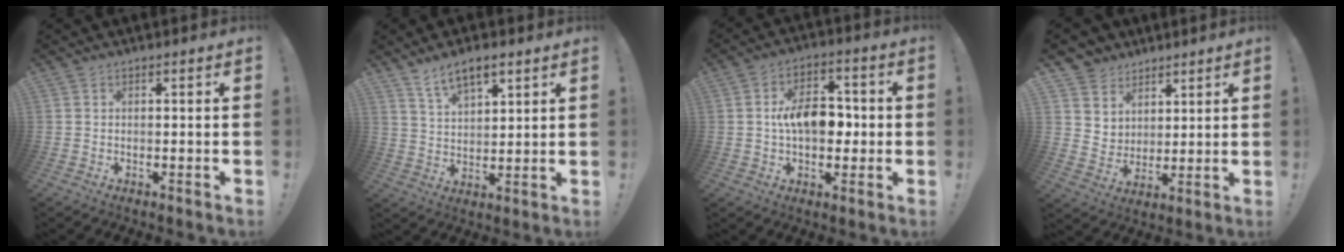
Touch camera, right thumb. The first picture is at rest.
{"total": 8.2, "force": [5.6, 3.7, 4.8], "torque": [-0.071, -0.026, 0.102]}
{"total": 12.0, "force": [-0.1, 7.4, 9.4], "torque": [-0.153, 0.008, -0.003]}
{"total": 7.7, "force": [4.3, 6.3, 0.4], "torque": [-0.008, -0.039, 0.092]}